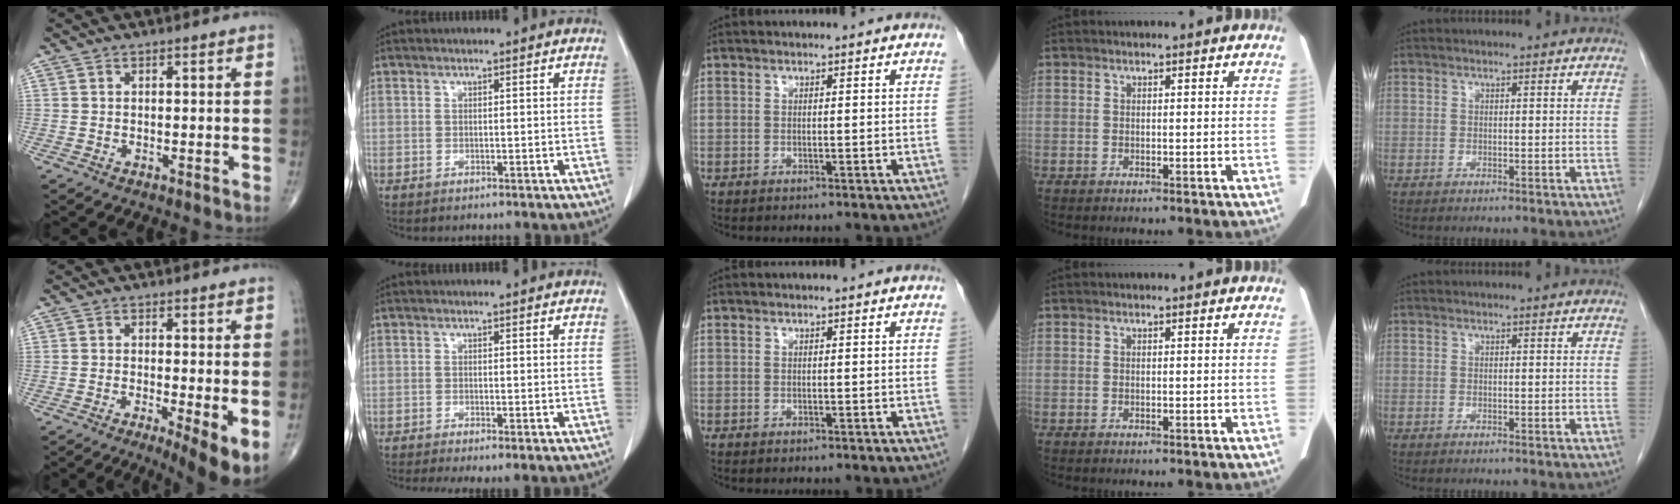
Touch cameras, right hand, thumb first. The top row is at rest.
{"thumb": {"total": 6.5, "force": [-1.9, 1.1, 6.1], "torque": [-0.099, -0.020, -0.034]}, "index": {"total": 4.3, "force": [-2.8, 0.8, 3.1], "torque": [-0.050, -0.013, -0.045]}}